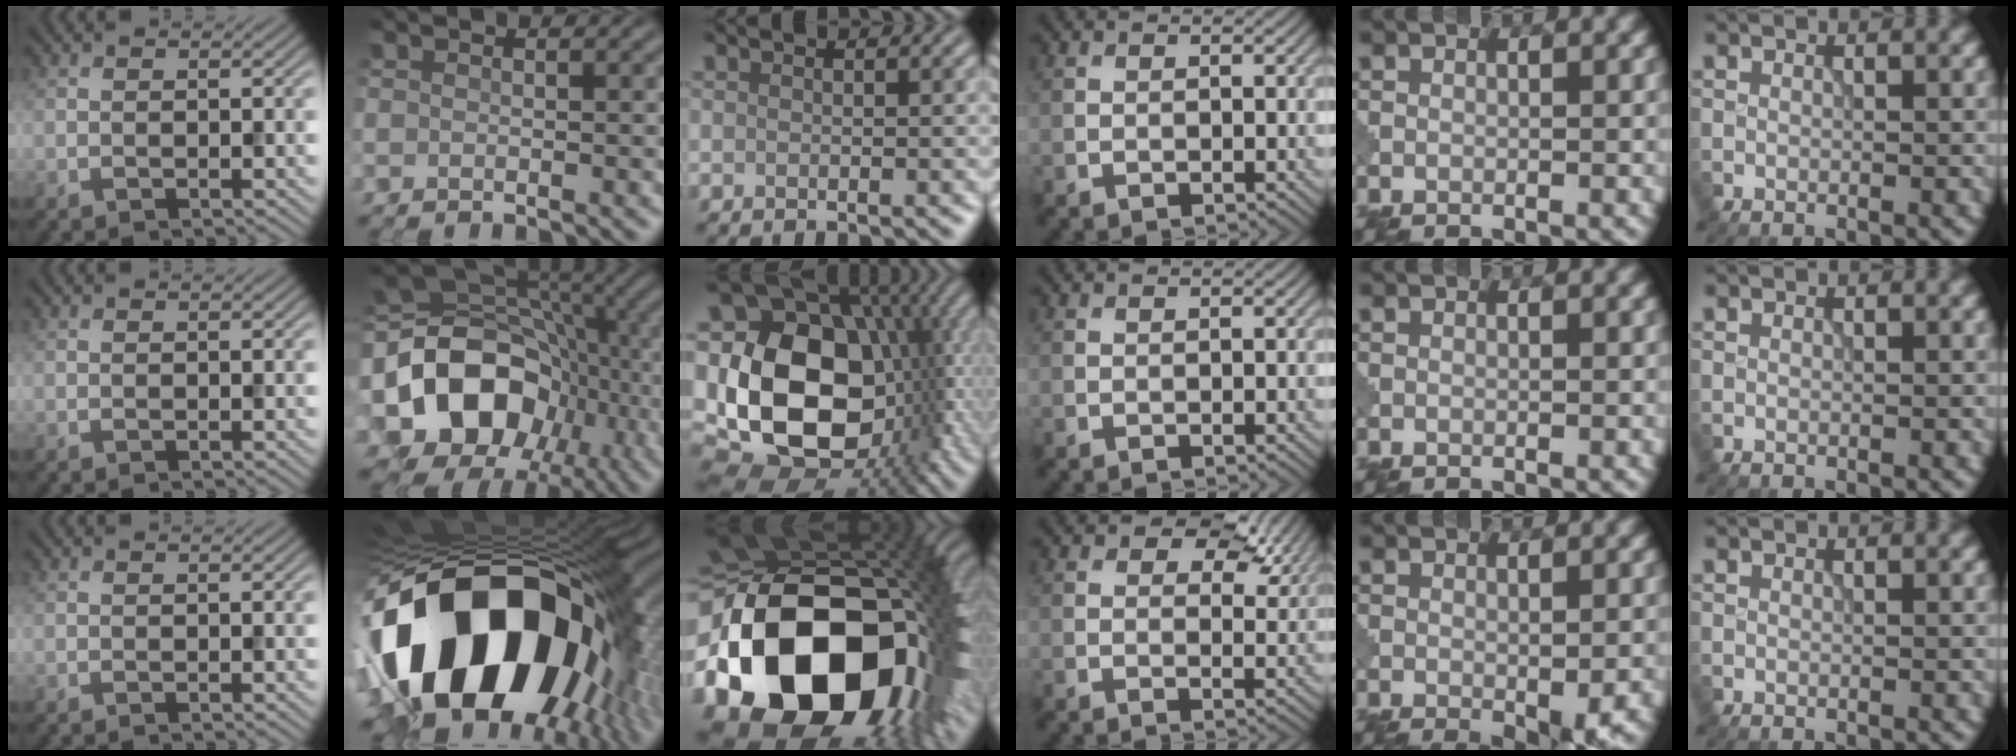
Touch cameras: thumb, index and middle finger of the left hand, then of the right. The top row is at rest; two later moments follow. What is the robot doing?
{"motion": "disassemble", "object": "puzzle pieces"}